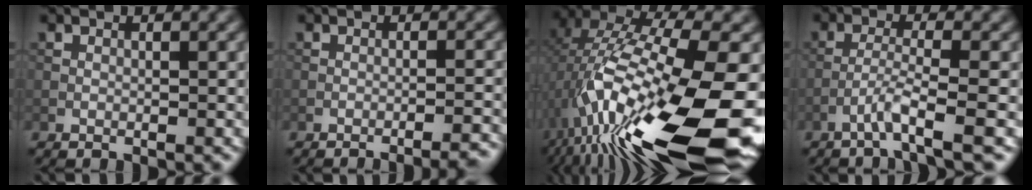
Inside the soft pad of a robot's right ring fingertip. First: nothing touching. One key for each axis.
{"total": 4.2, "fx": -3.7, "fy": 0.7, "fz": 1.9, "tx": -0.020, "ty": 0.013, "tz": -0.051}
{"total": 19.2, "fx": -5.6, "fy": 6.0, "fz": 17.3, "tx": -0.313, "ty": 0.002, "tz": -0.096}
{"total": 3.0, "fx": -1.8, "fy": 0.0, "fz": 2.5, "tx": -0.042, "ty": 0.011, "tz": -0.045}